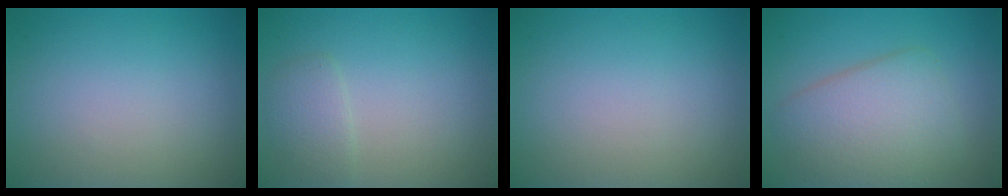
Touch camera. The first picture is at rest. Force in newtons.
{"total": 1.8, "press": 1.8, "slide": 0.2}
{"total": 0.0}
{"total": 5.6, "press": 5.6, "slide": 0.3}